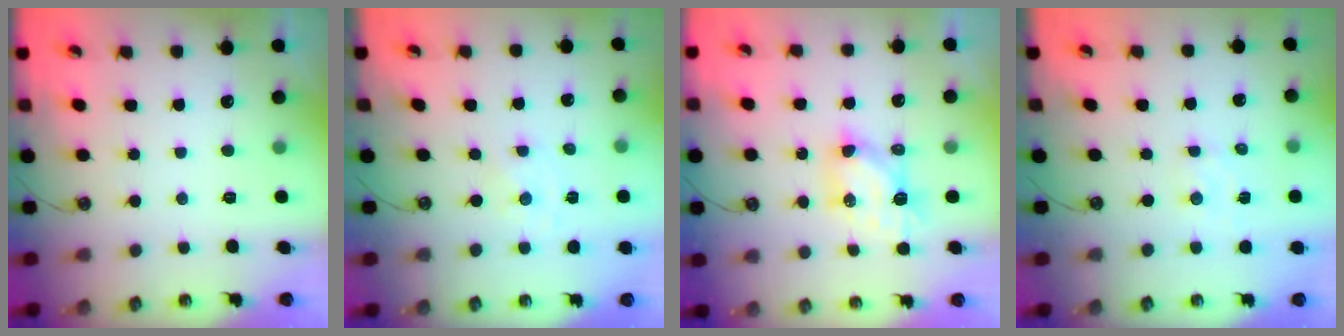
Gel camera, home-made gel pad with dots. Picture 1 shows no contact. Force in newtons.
{"total": 0.0}
{"total": 6.1, "press": 6.1, "slide": 0.1}
{"total": 1.5, "press": 1.5, "slide": 0.2}